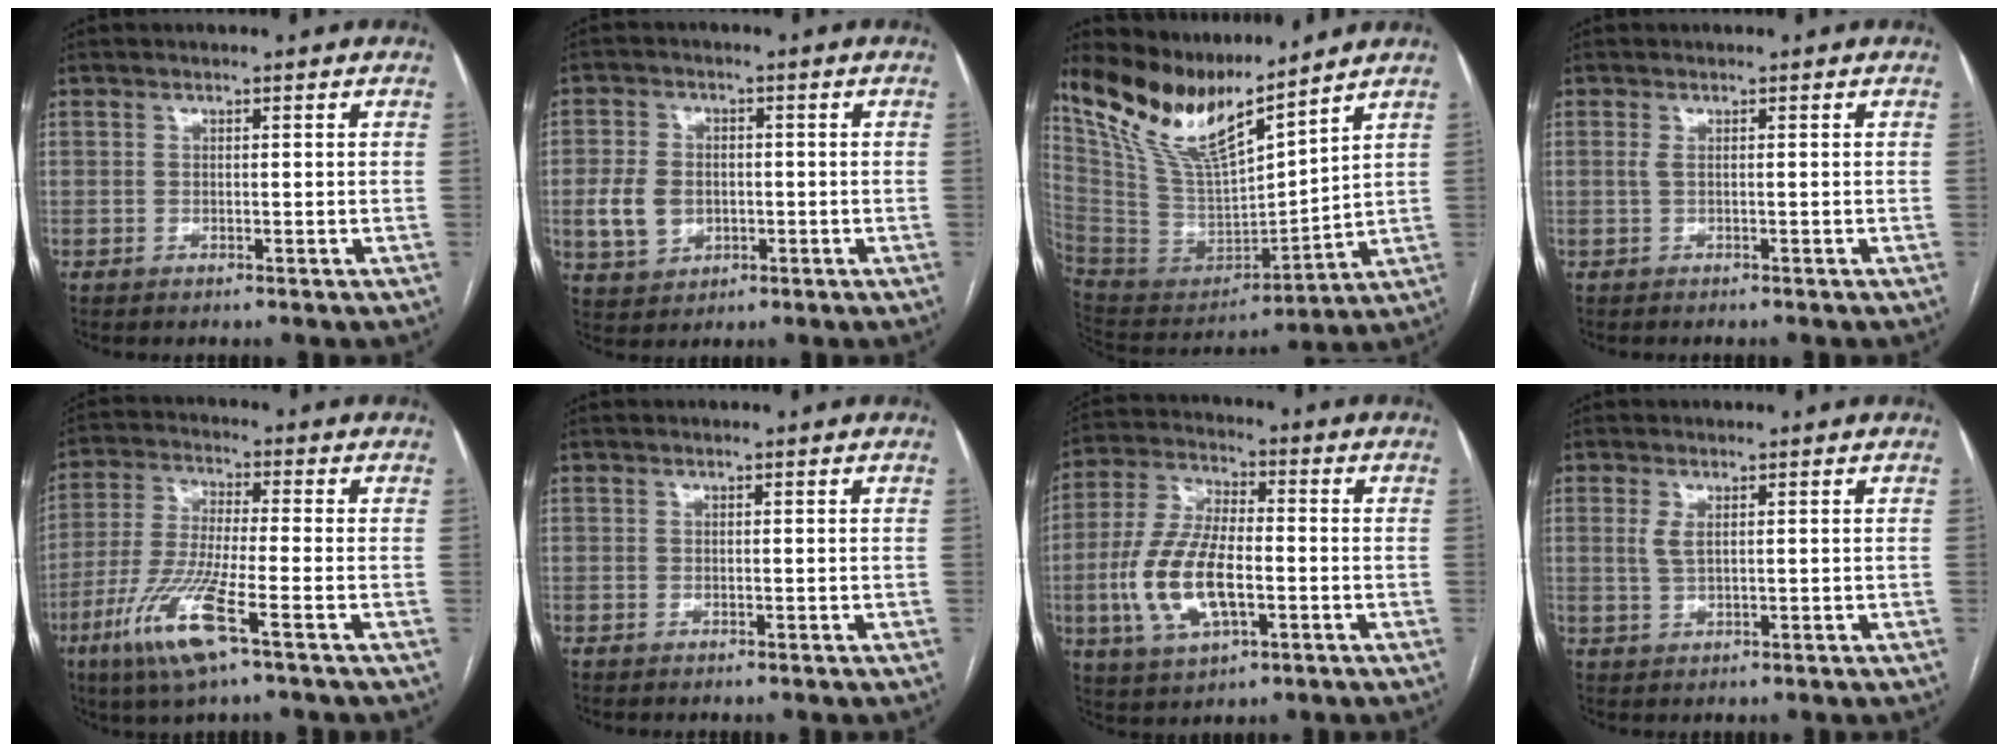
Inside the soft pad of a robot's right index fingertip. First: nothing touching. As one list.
[{"total": 7.5, "force": [-1.1, 5.9, 4.4], "torque": [-0.093, 0.015, -0.008]}, {"total": 16.0, "force": [13.2, 2.2, 8.7], "torque": [-0.174, -0.009, 0.268]}, {"total": 1.6, "force": [-1.0, -0.1, 1.2], "torque": [-0.020, -0.001, -0.010]}, {"total": 11.7, "force": [-5.6, 0.7, 10.2], "torque": [-0.220, -0.023, -0.109]}, {"total": 0.0}, {"total": 13.2, "force": [-3.0, 5.3, 11.7], "torque": [-0.256, 0.003, -0.054]}, {"total": 2.1, "force": [0.7, 0.6, 1.8], "torque": [-0.047, -0.002, 0.019]}]